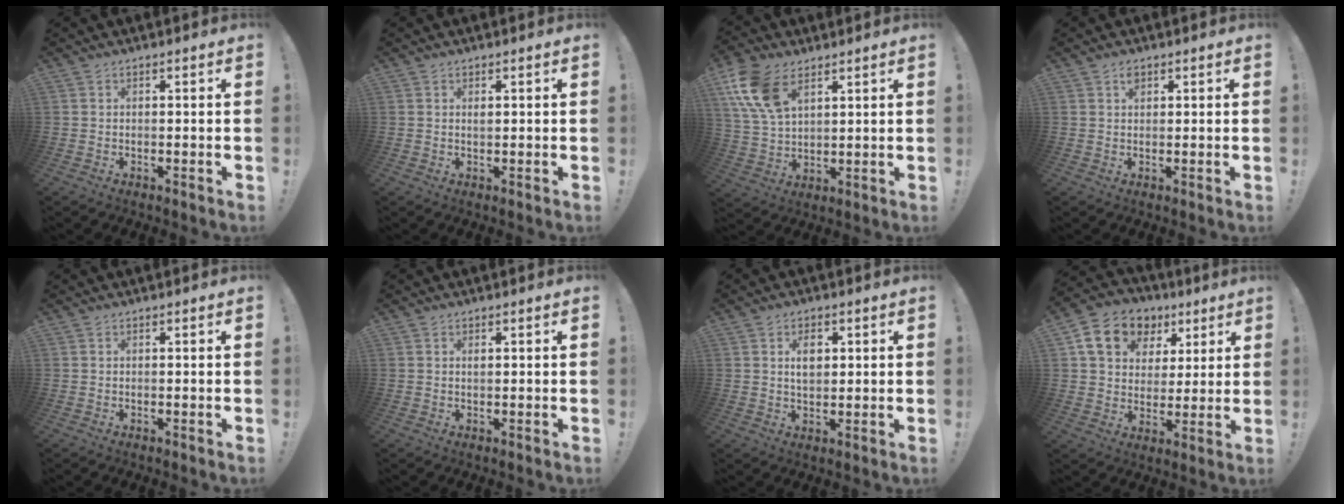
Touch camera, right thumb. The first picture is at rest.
{"total": 0.8, "force": [0.4, 0.4, 0.6], "torque": [0.001, -0.005, 0.004]}
{"total": 13.5, "force": [6.9, 7.9, 8.6], "torque": [-0.181, -0.018, 0.133]}
{"total": 1.7, "force": [1.0, 1.1, 0.9], "torque": [0.000, -0.006, 0.014]}
{"total": 0.0}
{"total": 0.7, "force": [0.2, 0.4, 0.5], "torque": [-0.007, -0.001, 0.002]}
{"total": 5.5, "force": [1.4, 3.6, 3.9], "torque": [-0.054, -0.001, 0.021]}
{"total": 14.0, "force": [6.7, 10.7, 6.2], "torque": [-0.091, -0.025, 0.130]}